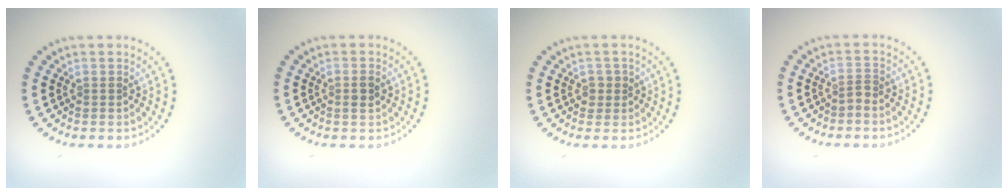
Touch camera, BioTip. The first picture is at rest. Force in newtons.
{"total": 1.1, "press": 1.0, "slide": 0.3}
{"total": 1.1, "press": 0.9, "slide": 0.5}
{"total": 0.8, "press": 0.4, "slide": 0.6}